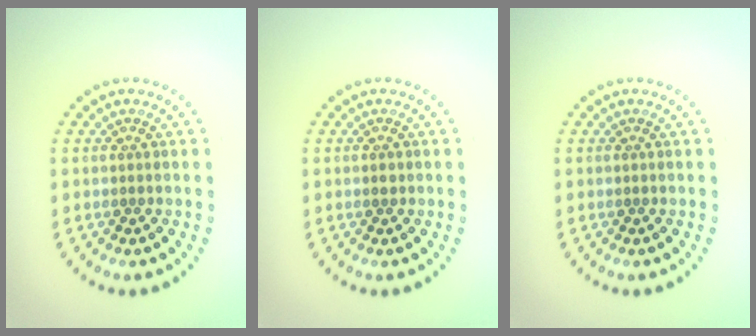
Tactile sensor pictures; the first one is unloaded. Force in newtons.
{"total": 0.8, "press": 0.8, "slide": 0.1}
{"total": 0.0}